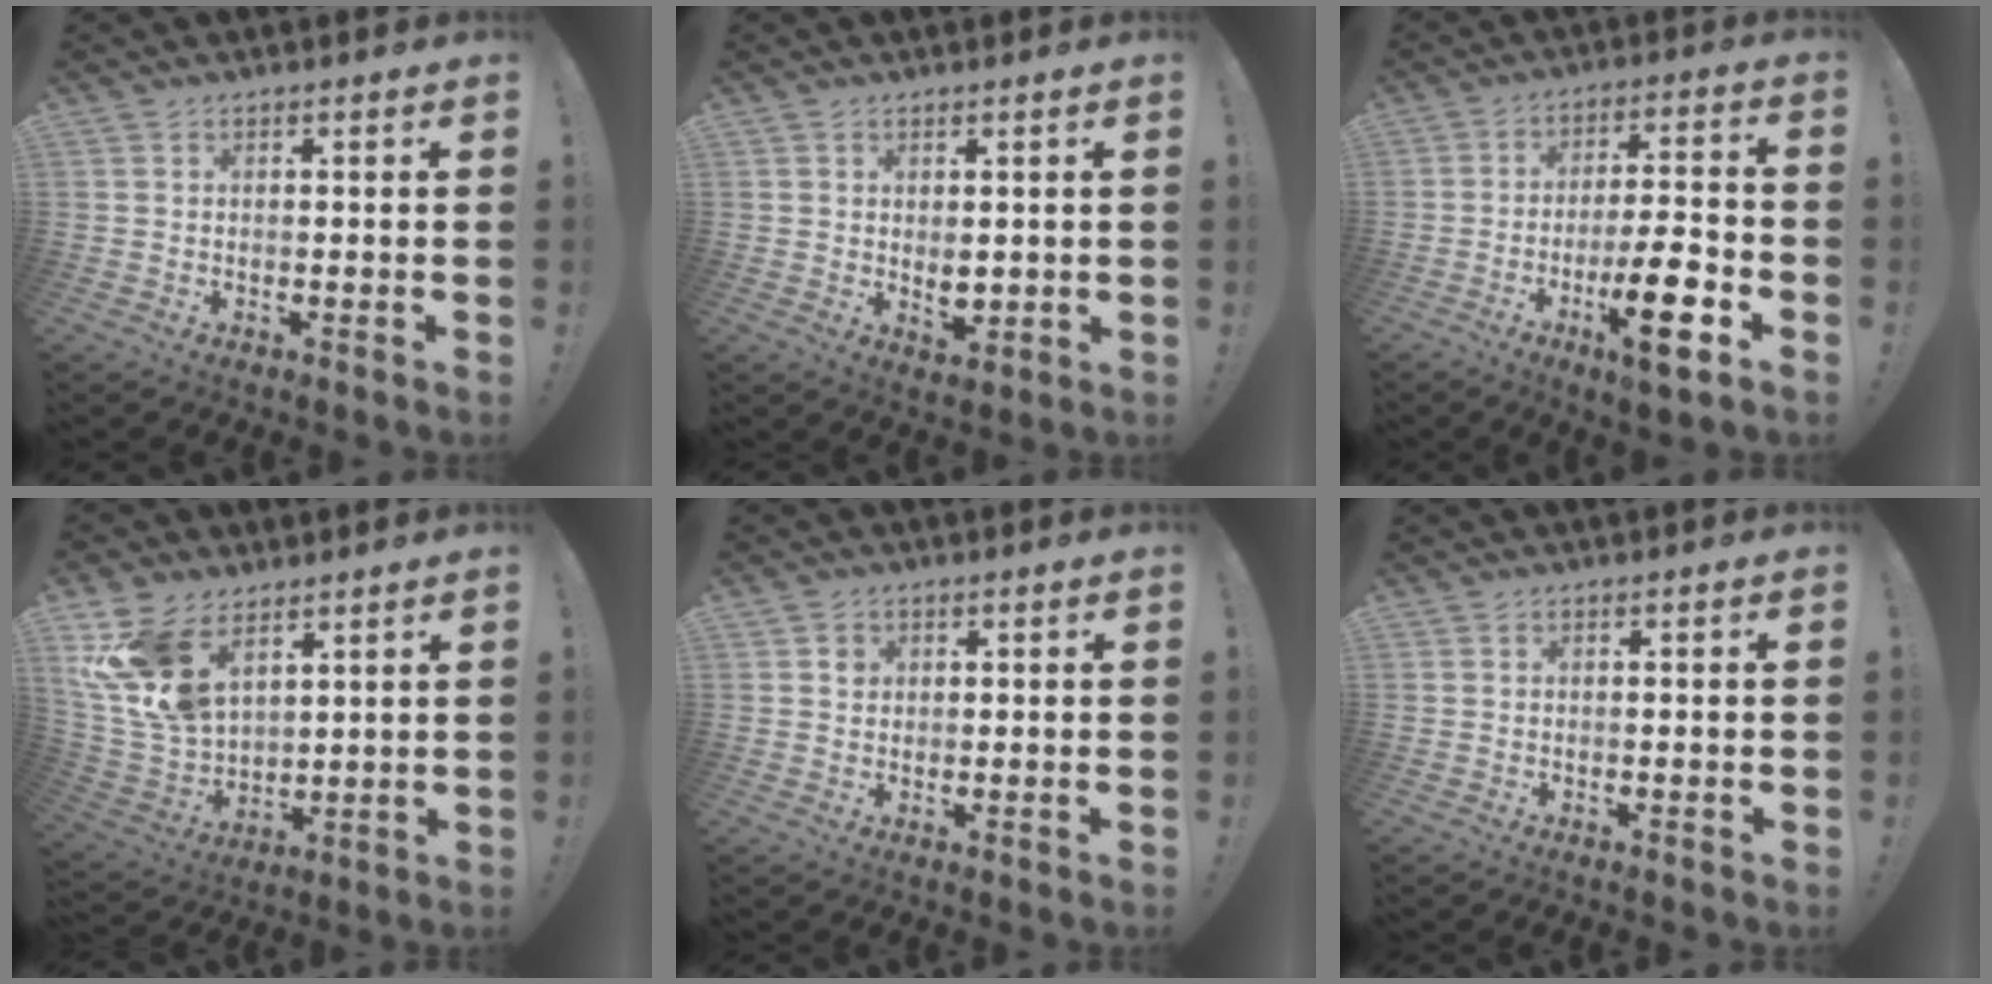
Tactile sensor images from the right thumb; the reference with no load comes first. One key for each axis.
{"total": 3.8, "fx": 0.8, "fy": 2.6, "fz": 2.7, "tx": -0.026, "ty": -0.005, "tz": 0.015}
{"total": 13.9, "fx": -6.2, "fy": 3.2, "fz": 12.0, "tx": -0.177, "ty": 0.024, "tz": -0.099}
{"total": 15.8, "fx": 8.4, "fy": 9.7, "fz": 9.3, "tx": -0.197, "ty": -0.046, "tz": 0.165}
{"total": 1.6, "fx": 0.4, "fy": 1.6, "fz": 0.2, "tx": 0.021, "ty": -0.007, "tz": 0.002}
{"total": 0.0}